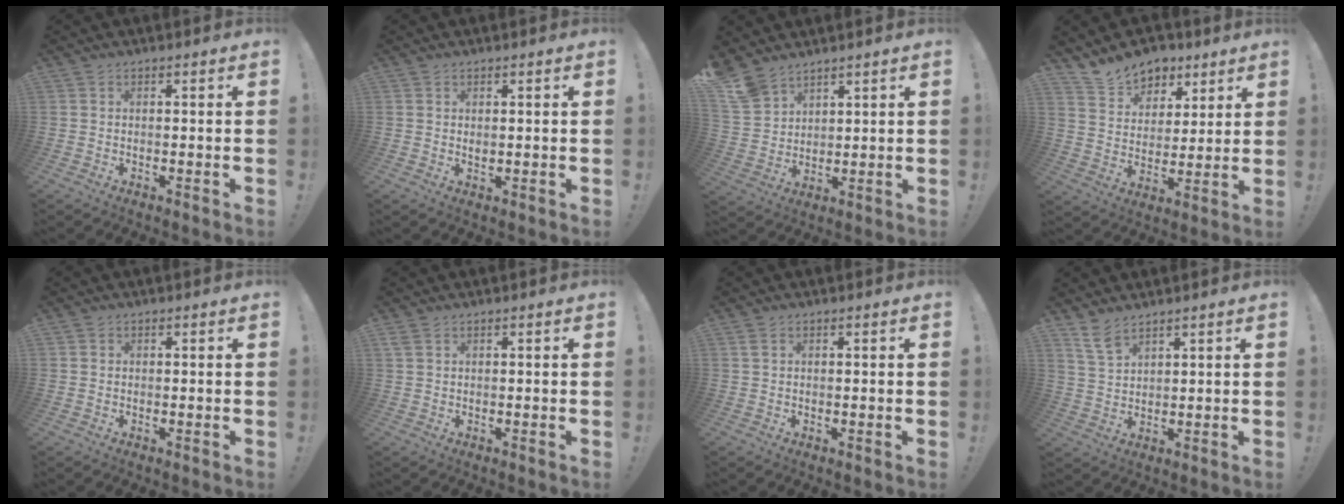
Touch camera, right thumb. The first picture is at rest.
{"total": 1.0, "force": [0.5, 0.6, 0.6], "torque": [-0.007, -0.001, 0.009]}
{"total": 7.9, "force": [6.3, 4.1, 2.3], "torque": [-0.053, -0.042, 0.127]}
{"total": 12.4, "force": [9.7, 7.4, 2.4], "torque": [-0.047, -0.072, 0.189]}
{"total": 0.6, "force": [0.1, 0.6, -0.1], "torque": [0.009, -0.002, 0.001]}
{"total": 1.2, "force": [0.6, 0.6, 0.8], "torque": [-0.022, 0.006, 0.012]}
{"total": 1.1, "force": [0.6, 0.6, 0.7], "torque": [-0.009, 0.000, 0.009]}
{"total": 6.0, "force": [4.8, 2.2, 2.9], "torque": [-0.059, -0.025, 0.092]}